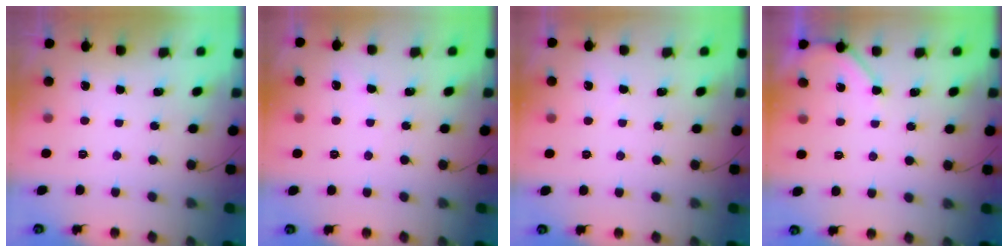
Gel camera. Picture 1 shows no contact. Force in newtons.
{"total": 2.4, "press": 2.4, "slide": 0.3}
{"total": 1.2, "press": 1.2, "slide": 0.3}
{"total": 5.9, "press": 5.9, "slide": 0.7}